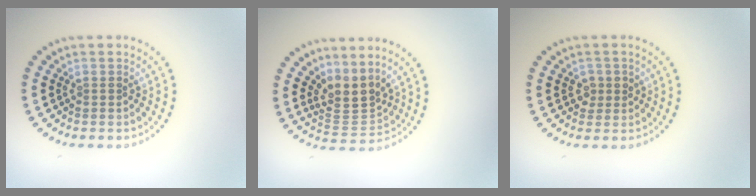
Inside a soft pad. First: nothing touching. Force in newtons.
{"total": 3.4, "press": 2.5, "slide": 2.3}
{"total": 1.5, "press": 1.4, "slide": 0.4}